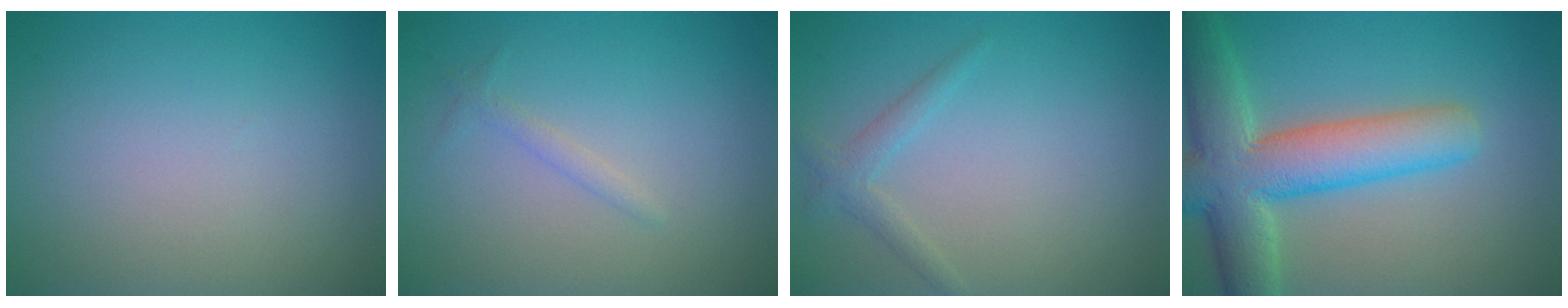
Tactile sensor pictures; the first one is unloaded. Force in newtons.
{"total": 1.0, "press": 1.0, "slide": 0.0}
{"total": 1.6, "press": 1.6, "slide": 0.1}
{"total": 9.1, "press": 9.1, "slide": 0.4}